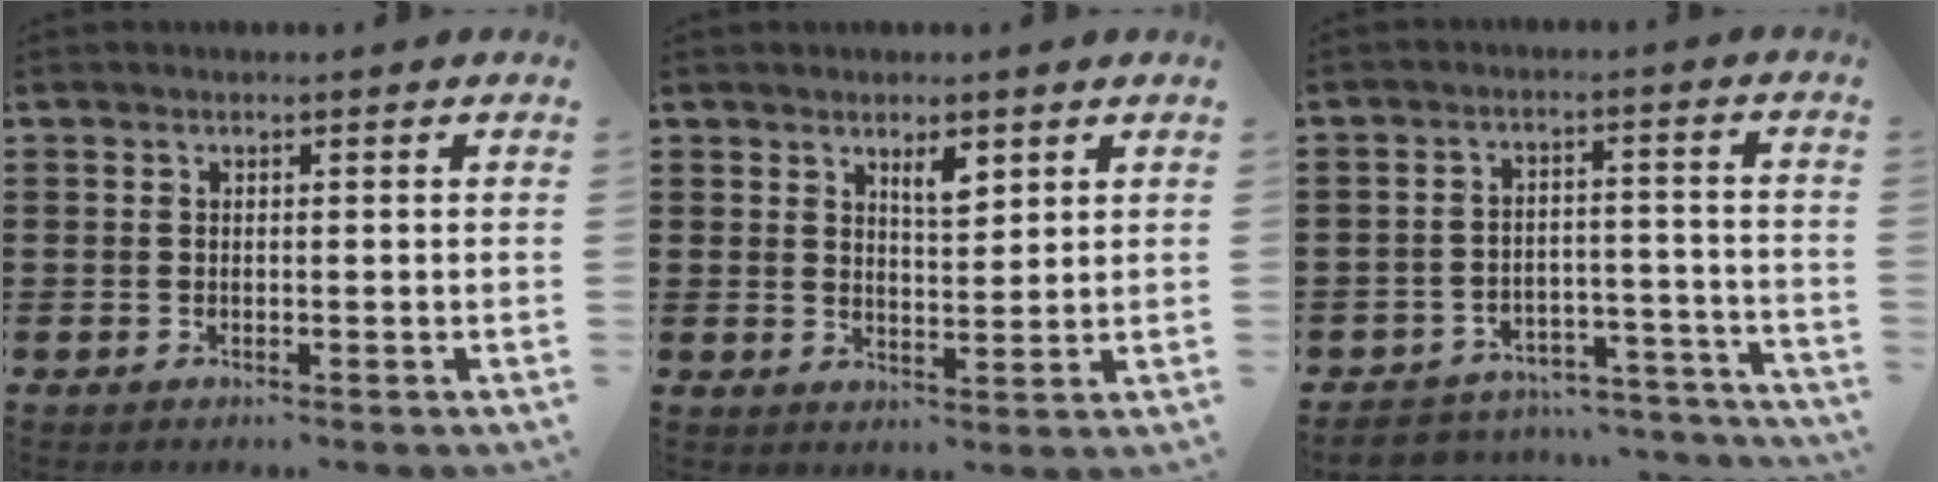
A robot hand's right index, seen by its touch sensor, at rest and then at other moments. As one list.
[{"total": 3.4, "force": [2.3, 1.1, 2.2], "torque": [-0.031, -0.002, 0.037]}, {"total": 4.6, "force": [-4.3, 1.2, 0.7], "torque": [-0.016, 0.008, -0.089]}]